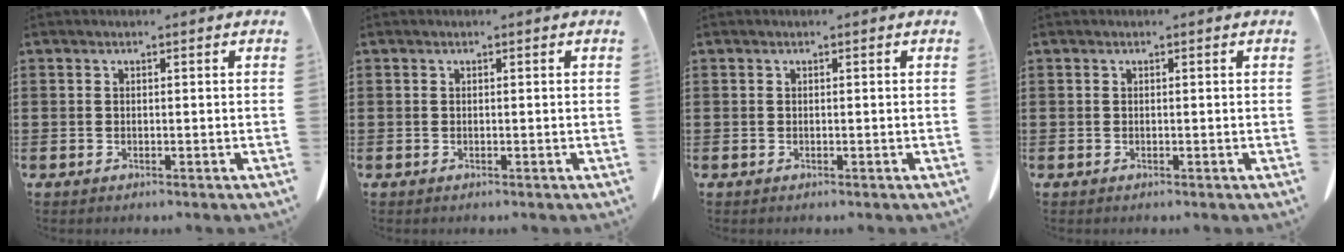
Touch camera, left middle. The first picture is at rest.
{"total": 0.0}
{"total": 0.0}
{"total": 0.0}